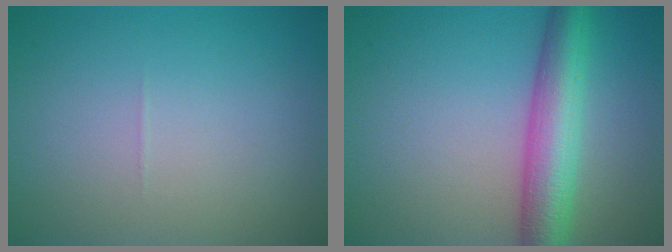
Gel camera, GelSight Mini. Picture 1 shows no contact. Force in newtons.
{"total": 6.5, "press": 6.5, "slide": 0.4}